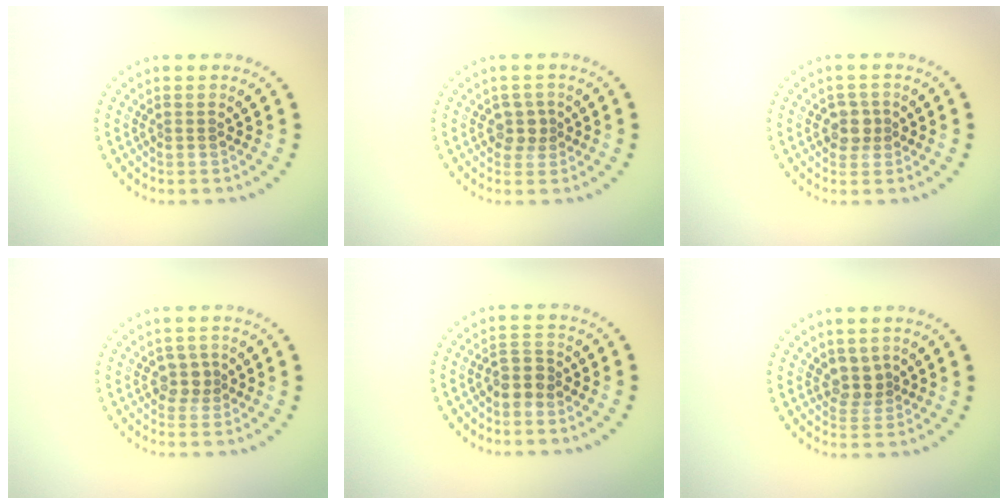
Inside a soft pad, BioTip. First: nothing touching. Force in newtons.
{"total": 1.8, "press": 1.5, "slide": 1.0}
{"total": 2.0, "press": 1.8, "slide": 0.9}
{"total": 1.8, "press": 1.5, "slide": 1.0}
{"total": 2.2, "press": 1.9, "slide": 1.1}
{"total": 2.2, "press": 1.7, "slide": 1.4}